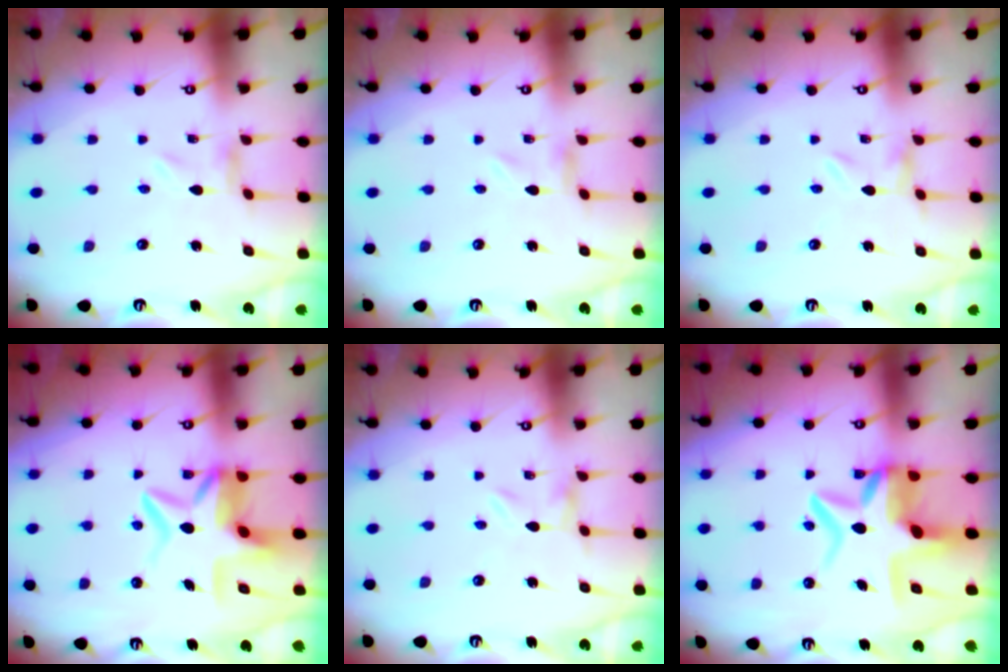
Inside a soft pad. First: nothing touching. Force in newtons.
{"total": 0.0}
{"total": 0.0}
{"total": 8.1, "press": 7.8, "slide": 2.2}
{"total": 0.0}
{"total": 10.3, "press": 9.8, "slide": 3.3}